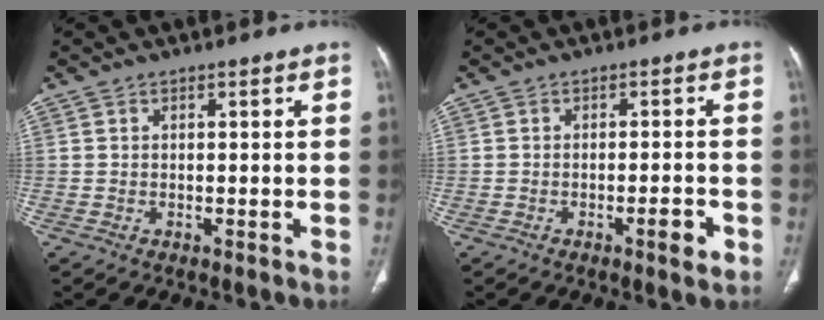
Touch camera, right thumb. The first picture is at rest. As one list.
[{"total": 3.3, "force": [-1.6, 0.6, 2.9], "torque": [-0.040, 0.004, -0.023]}]